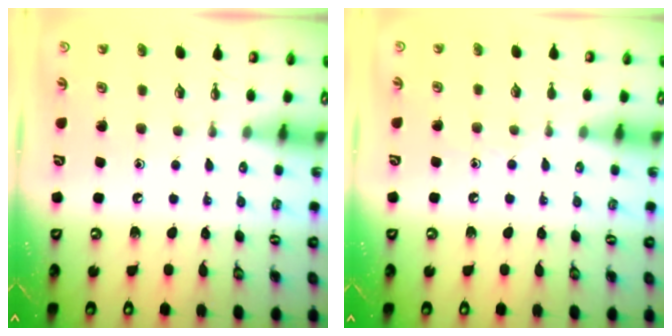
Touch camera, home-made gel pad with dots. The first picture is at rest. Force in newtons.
{"total": 5.3, "press": 5.3, "slide": 0.7}